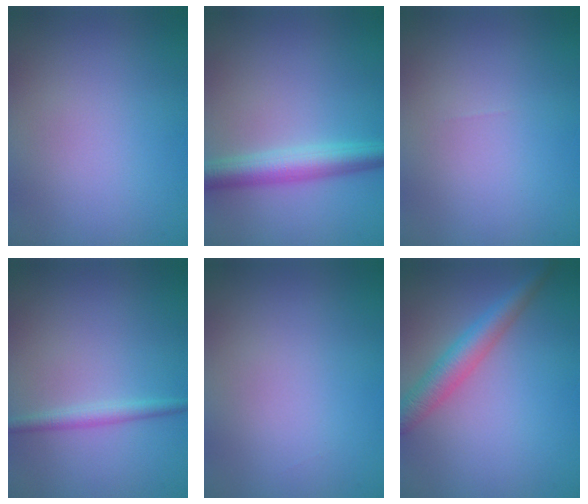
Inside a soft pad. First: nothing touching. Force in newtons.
{"total": 4.4, "press": 4.4, "slide": 0.1}
{"total": 0.0}
{"total": 1.7, "press": 1.7, "slide": 0.1}
{"total": 0.0}
{"total": 3.6, "press": 3.6, "slide": 0.1}